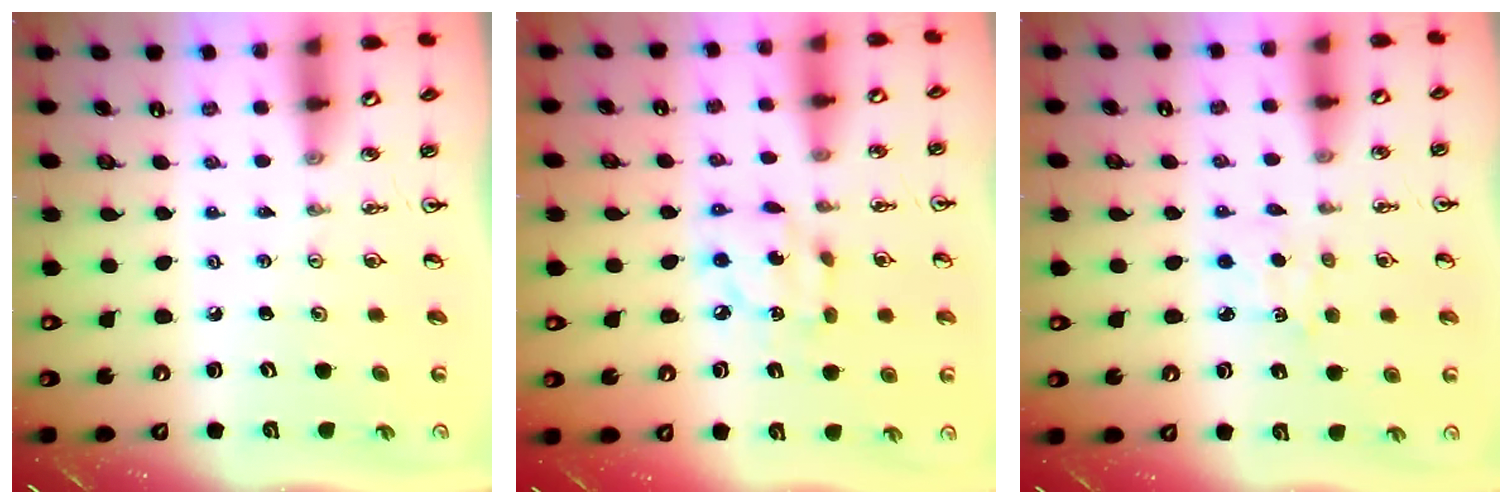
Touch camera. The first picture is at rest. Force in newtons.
{"total": 6.5, "press": 6.5, "slide": 0.2}
{"total": 4.4, "press": 4.3, "slide": 0.5}